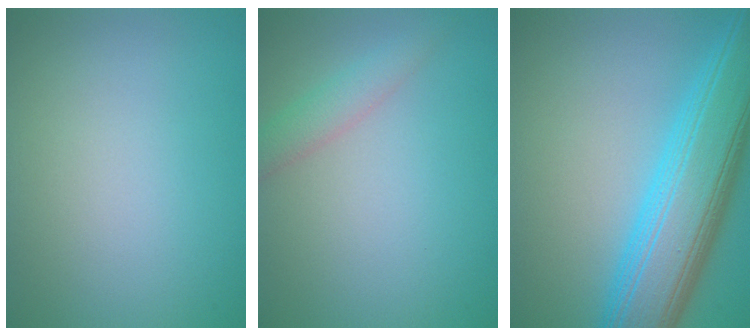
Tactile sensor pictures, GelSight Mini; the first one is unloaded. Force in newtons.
{"total": 2.1, "press": 2.1, "slide": 0.1}
{"total": 9.6, "press": 9.6, "slide": 0.3}